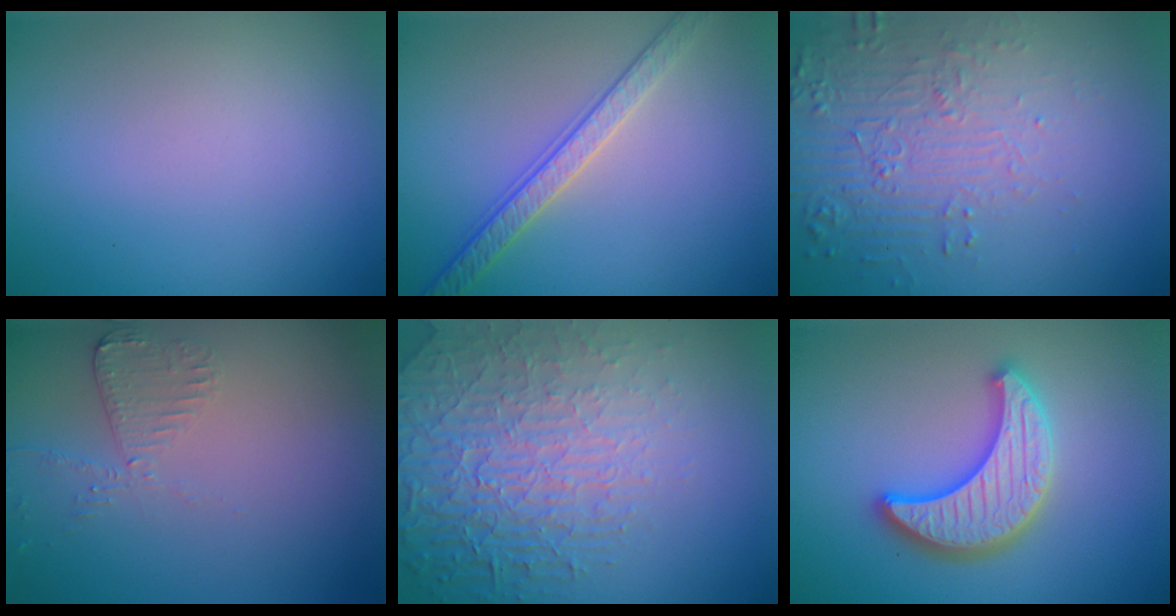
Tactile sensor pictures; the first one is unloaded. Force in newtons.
{"total": 3.3, "press": 3.2, "slide": 1.0}
{"total": 5.9, "press": 3.9, "slide": 4.5}
{"total": 2.0, "press": 2.0, "slide": 0.3}
{"total": 6.5, "press": 5.3, "slide": 3.8}
{"total": 5.1, "press": 5.0, "slide": 1.0}